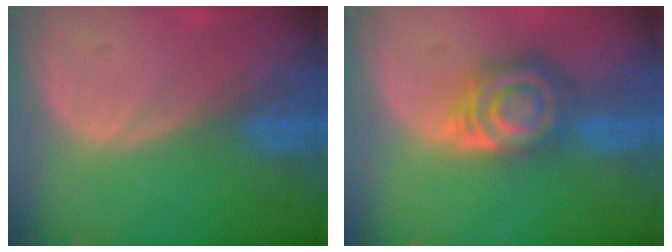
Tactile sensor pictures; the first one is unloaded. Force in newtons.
{"total": 8.0, "press": 7.0, "slide": 3.9}